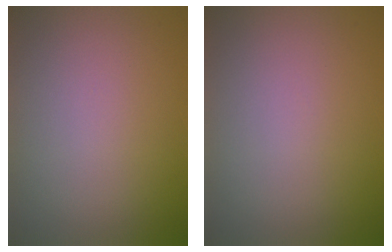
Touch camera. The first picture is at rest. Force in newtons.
{"total": 0.0}